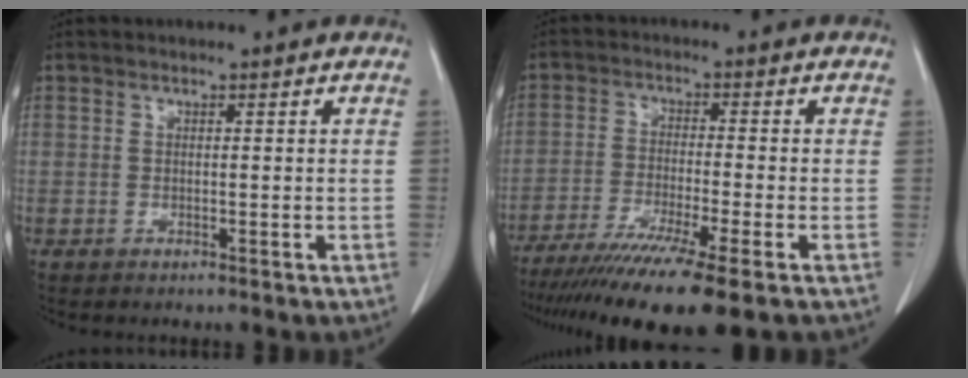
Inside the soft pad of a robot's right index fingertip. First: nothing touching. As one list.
[{"total": 13.7, "force": [-10.0, -0.5, 9.4], "torque": [-0.161, -0.041, -0.163]}]